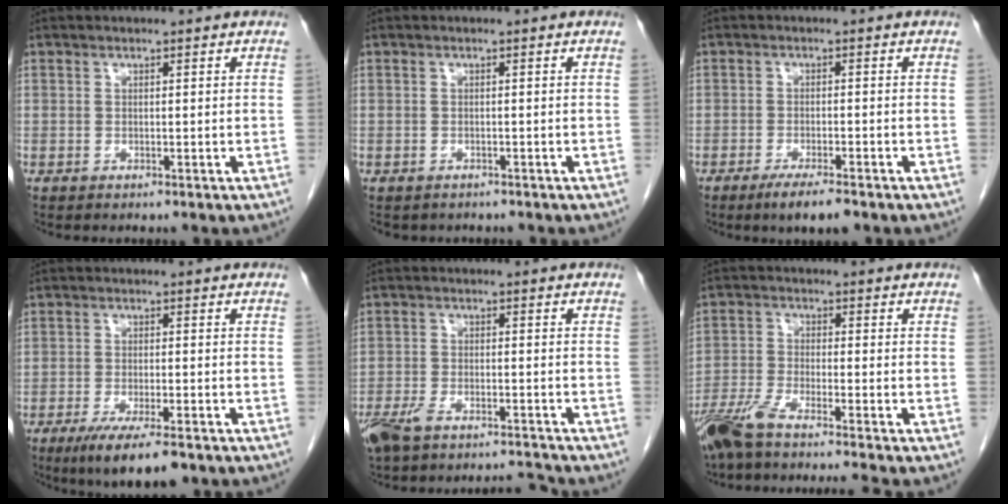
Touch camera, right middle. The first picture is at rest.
{"total": 2.7, "force": [-2.3, 1.3, 0.4], "torque": [-0.013, -0.002, -0.030]}
{"total": 4.6, "force": [-3.3, 0.5, 3.3], "torque": [-0.059, -0.011, -0.053]}
{"total": 8.7, "force": [-5.9, 1.4, 6.2], "torque": [-0.098, -0.020, -0.091]}
{"total": 7.6, "force": [-6.9, 1.0, 3.1], "torque": [-0.062, 0.003, -0.121]}
{"total": 9.5, "force": [-8.1, -0.9, 4.9], "torque": [-0.082, -0.026, -0.142]}